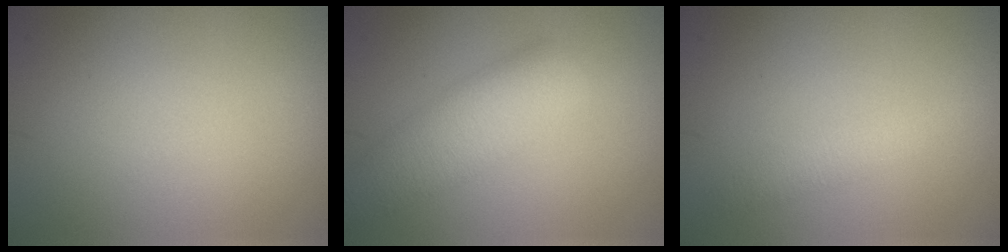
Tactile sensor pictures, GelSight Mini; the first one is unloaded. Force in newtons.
{"total": 4.9, "press": 4.9, "slide": 0.3}
{"total": 1.8, "press": 1.8, "slide": 0.0}